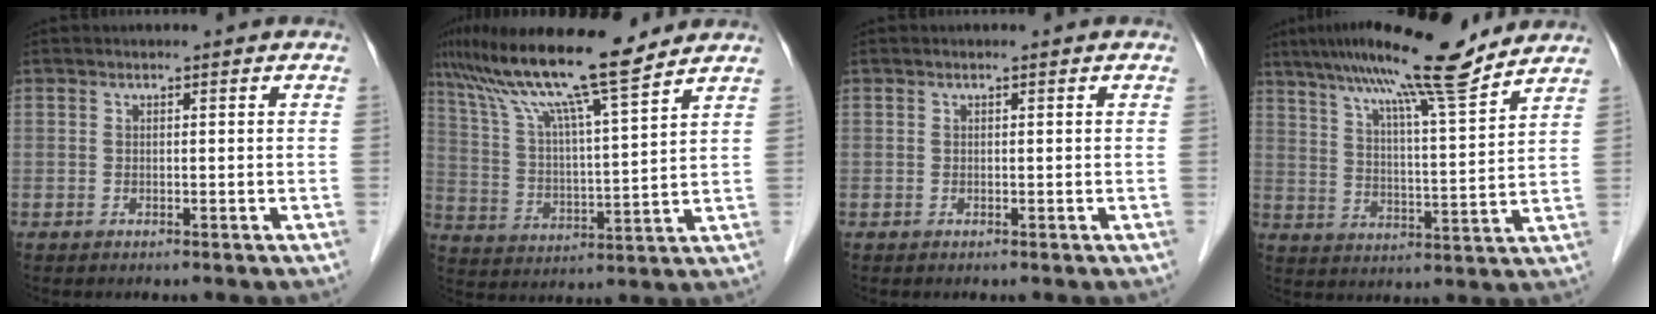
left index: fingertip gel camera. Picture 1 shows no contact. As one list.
[{"total": 16.8, "force": [13.6, 0.2, 9.9], "torque": [-0.181, 0.020, 0.232]}, {"total": 0.0}, {"total": 16.3, "force": [13.4, 0.2, 9.3], "torque": [-0.153, 0.011, 0.206]}]